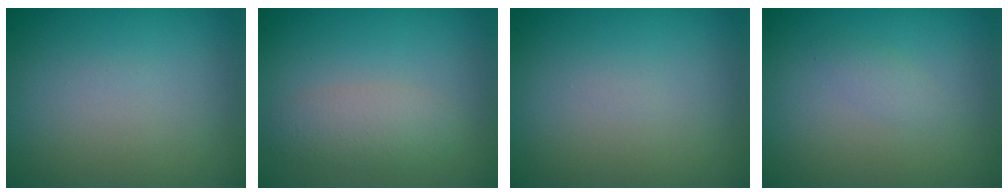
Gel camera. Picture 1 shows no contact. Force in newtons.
{"total": 2.2, "press": 2.2, "slide": 0.1}
{"total": 0.0}
{"total": 0.8, "press": 0.8, "slide": 0.1}